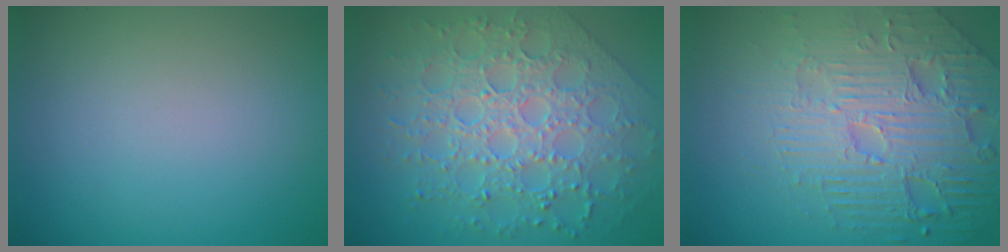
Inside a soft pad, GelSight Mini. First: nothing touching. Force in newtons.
{"total": 8.8, "press": 6.3, "slide": 6.1}
{"total": 7.7, "press": 5.7, "slide": 5.2}